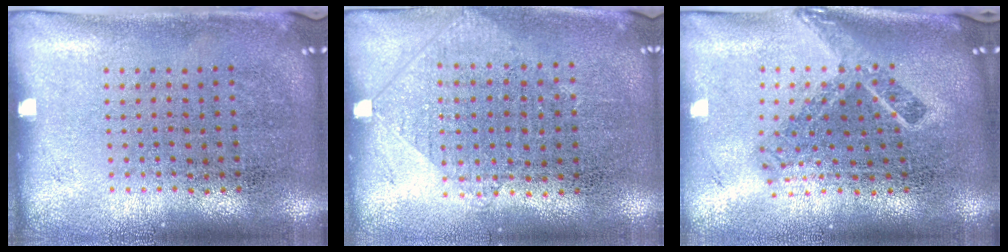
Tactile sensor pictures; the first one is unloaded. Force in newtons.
{"total": 0.9, "press": 0.8, "slide": 0.3}
{"total": 2.2, "press": 1.5, "slide": 1.6}